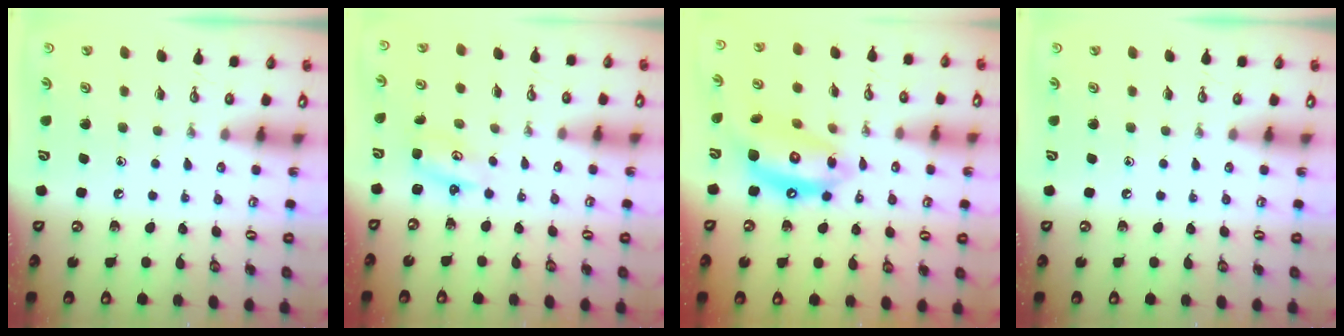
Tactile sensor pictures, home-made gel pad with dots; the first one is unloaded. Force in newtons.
{"total": 2.6, "press": 2.6, "slide": 0.2}
{"total": 13.5, "press": 13.4, "slide": 0.9}
{"total": 0.0}